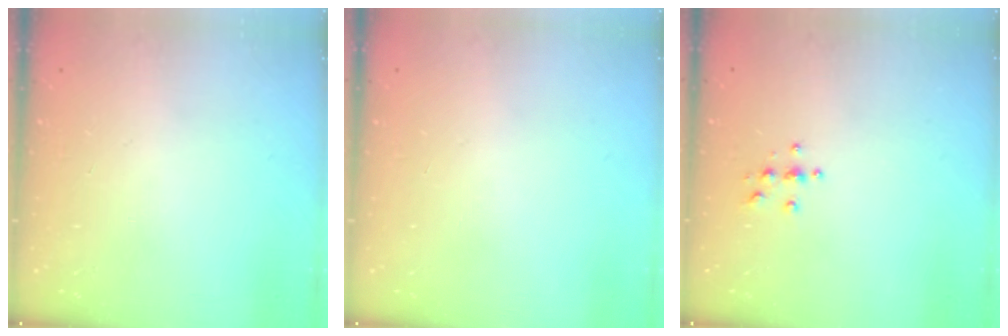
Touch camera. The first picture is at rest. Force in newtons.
{"total": 0.0}
{"total": 3.9, "press": 3.9, "slide": 0.4}